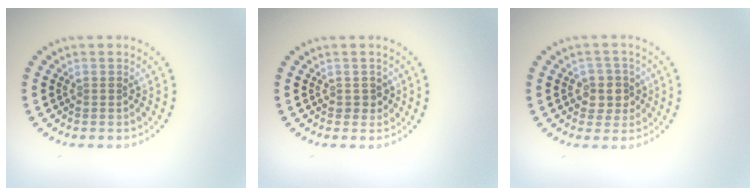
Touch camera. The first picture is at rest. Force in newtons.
{"total": 1.1, "press": 1.0, "slide": 0.5}
{"total": 2.6, "press": 2.3, "slide": 1.1}